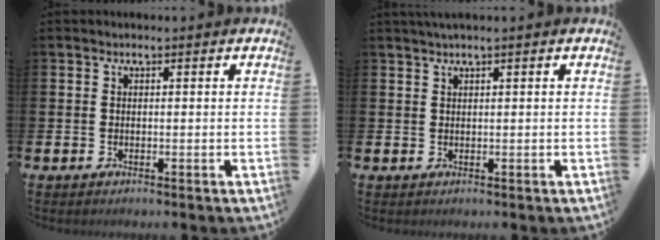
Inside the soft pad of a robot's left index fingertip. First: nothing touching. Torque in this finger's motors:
{"motor_torque": [-0.28, -0.62, -0.04, 0.00]}